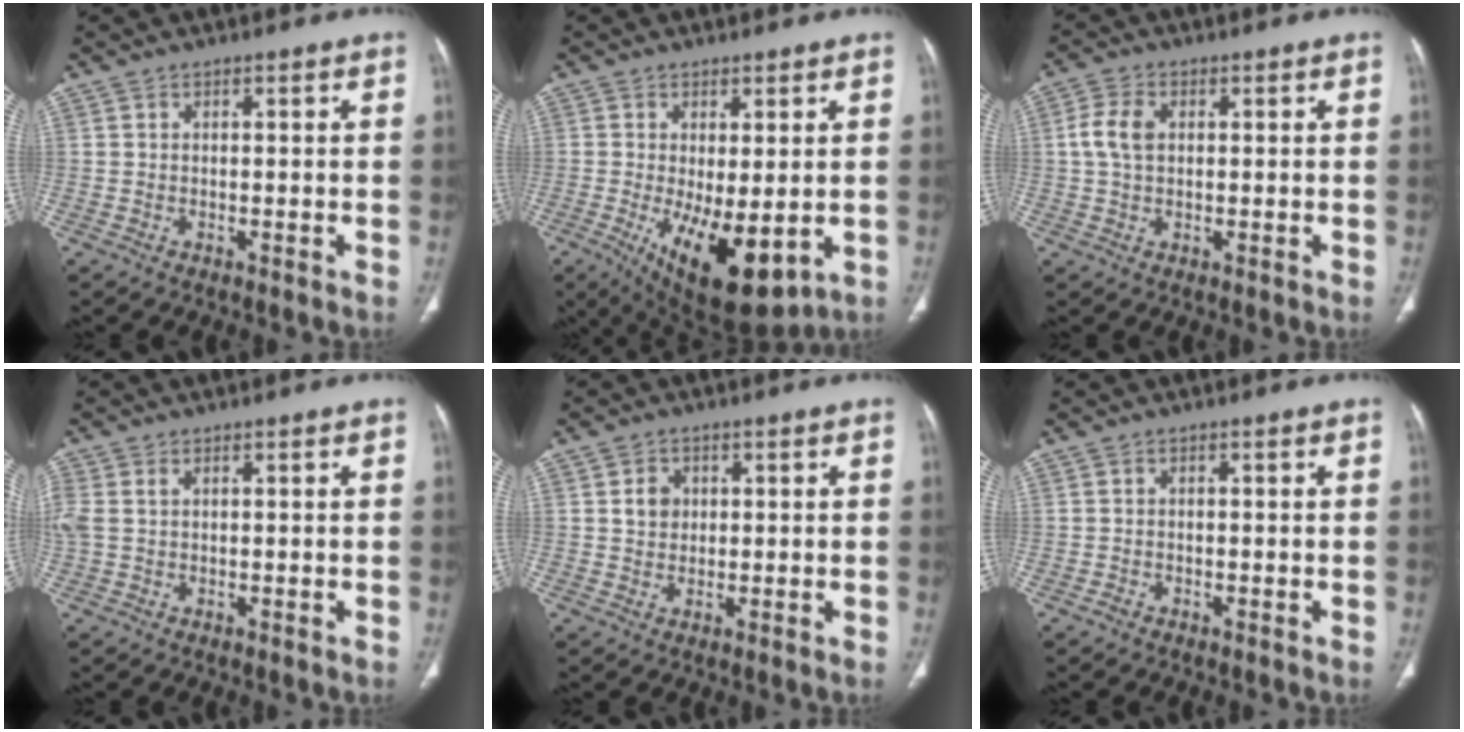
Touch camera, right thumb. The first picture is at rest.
{"total": 13.8, "force": [-3.1, 5.7, 12.1], "torque": [-0.188, -0.027, -0.027]}
{"total": 5.2, "force": [0.8, 3.4, 3.9], "torque": [-0.090, 0.010, 0.013]}
{"total": 4.4, "force": [0.8, 3.0, 3.1], "torque": [-0.103, 0.019, 0.024]}
{"total": 3.4, "force": [0.8, 2.9, 1.6], "torque": [-0.010, -0.001, 0.013]}
{"total": 0.9, "force": [-0.6, 0.6, 0.3], "torque": [-0.006, 0.003, -0.015]}